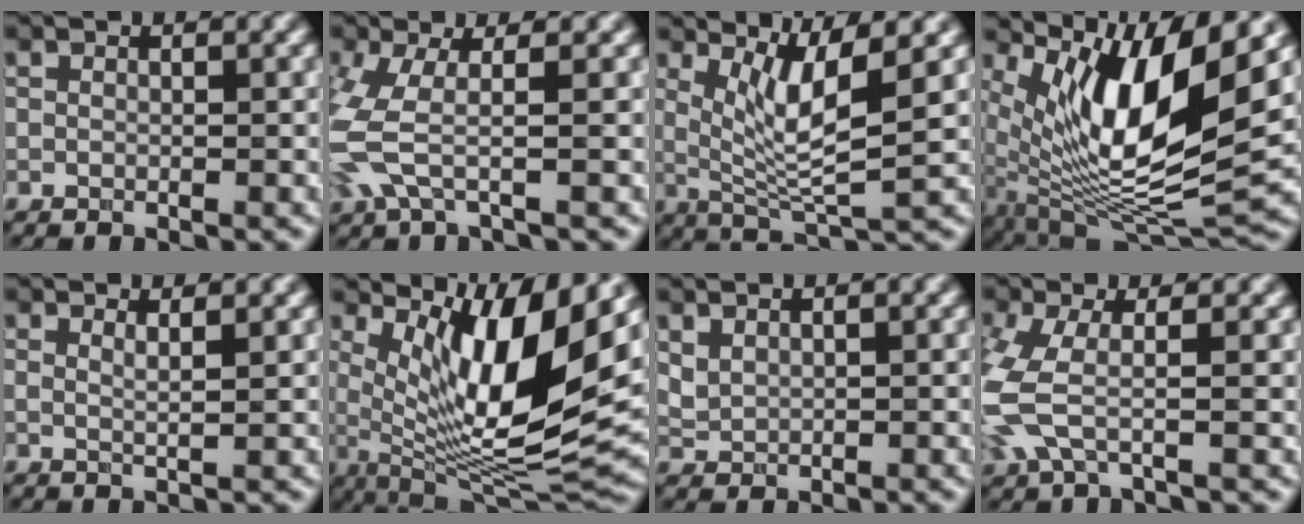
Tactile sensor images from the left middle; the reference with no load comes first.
{"total": 4.6, "force": [-1.3, 1.1, 4.2], "torque": [-0.132, -0.004, -0.023]}
{"total": 5.3, "force": [1.6, 1.0, 5.0], "torque": [-0.097, -0.013, 0.044]}
{"total": 11.7, "force": [4.0, 3.4, 10.4], "torque": [-0.198, 0.000, 0.092]}
{"total": 1.2, "force": [0.7, 0.3, 0.9], "torque": [-0.008, 0.001, 0.011]}
{"total": 11.7, "force": [3.9, 3.1, 10.6], "torque": [-0.178, -0.009, 0.087]}
{"total": 0.9, "force": [0.8, 0.2, 0.1], "torque": [-0.018, 0.001, 0.035]}
{"total": 4.8, "force": [-1.1, 1.6, 4.4], "torque": [-0.139, -0.005, -0.019]}